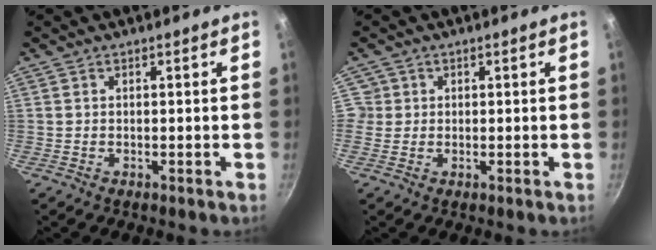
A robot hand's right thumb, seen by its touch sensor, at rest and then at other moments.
{"total": 2.3, "force": [0.4, 2.2, 0.2], "torque": [0.020, 0.008, 0.001]}